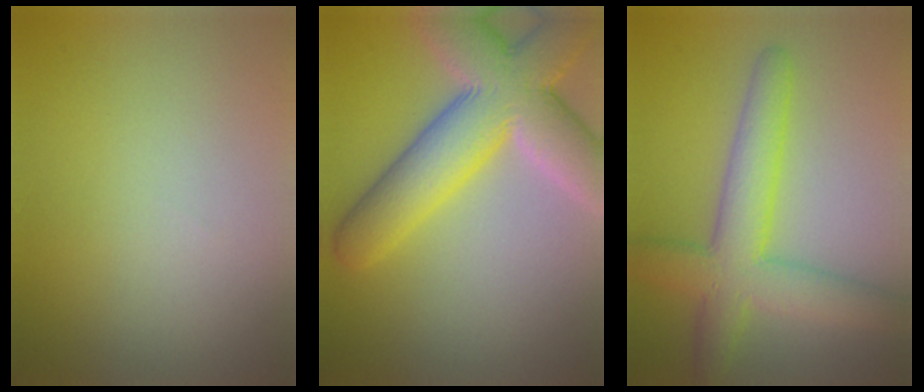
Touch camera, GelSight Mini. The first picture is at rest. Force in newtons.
{"total": 10.3, "press": 10.3, "slide": 0.7}
{"total": 6.3, "press": 6.3, "slide": 0.3}